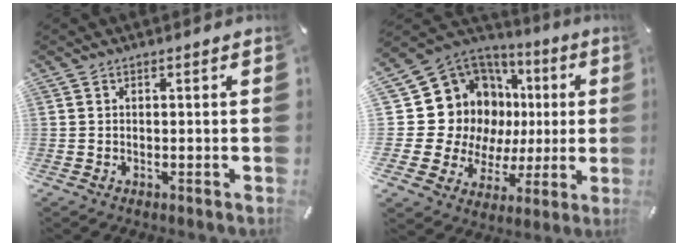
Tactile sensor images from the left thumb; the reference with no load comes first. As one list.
[{"total": 16.9, "force": [5.3, 14.7, 6.3], "torque": [-0.117, -0.071, 0.132]}]